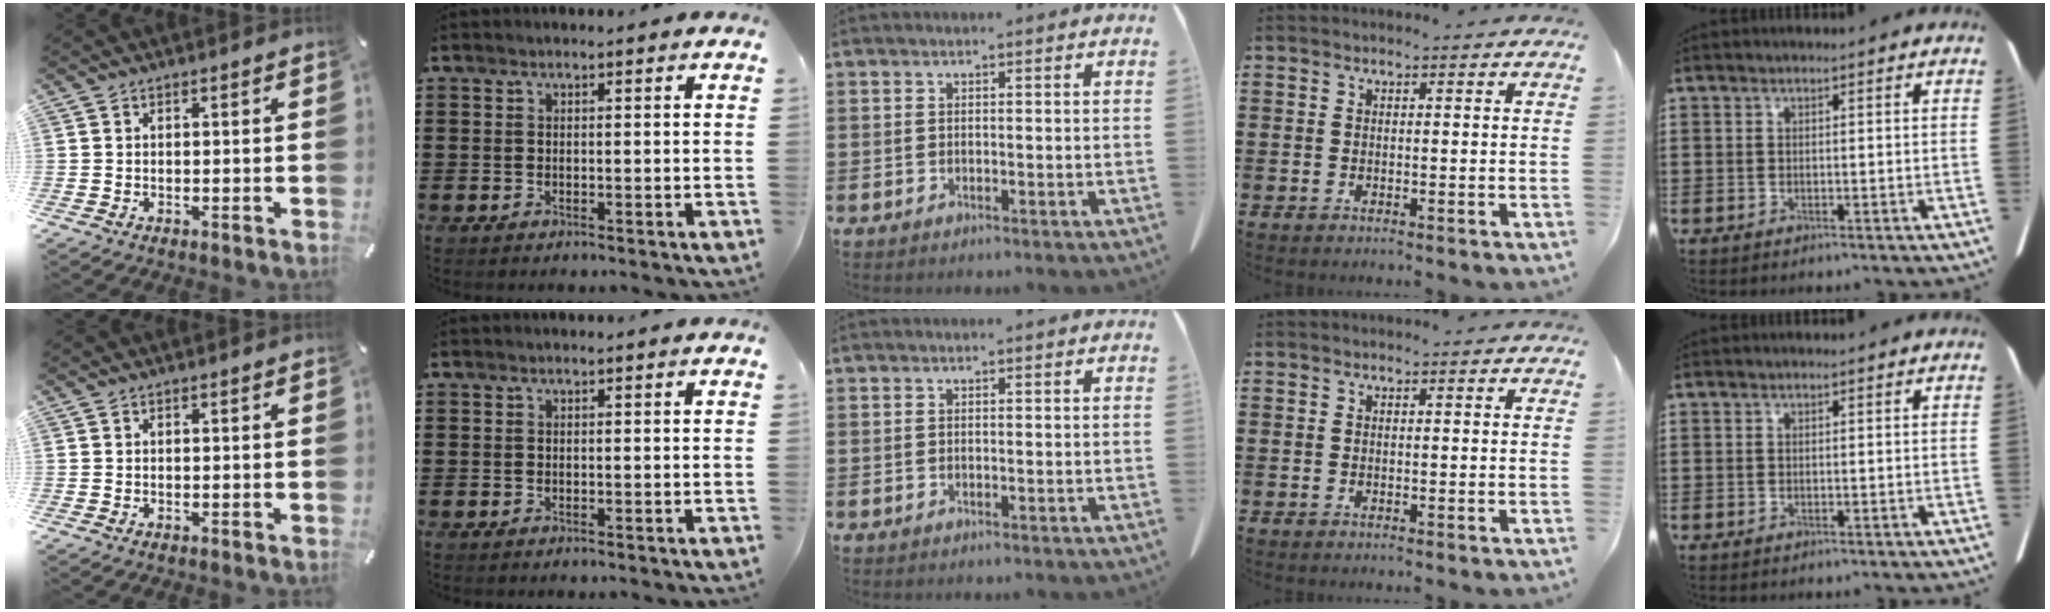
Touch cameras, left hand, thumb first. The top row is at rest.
{}